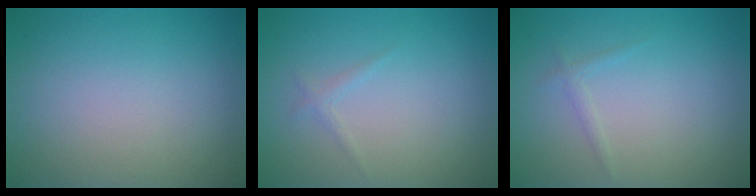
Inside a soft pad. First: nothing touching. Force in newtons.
{"total": 0.8, "press": 0.8, "slide": 0.1}
{"total": 0.8, "press": 0.8, "slide": 0.1}